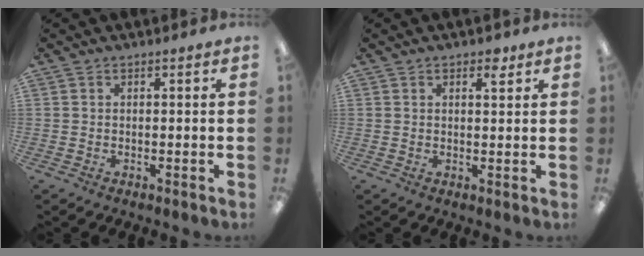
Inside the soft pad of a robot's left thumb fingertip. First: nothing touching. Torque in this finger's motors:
{"motor_torque": [-0.19, -0.05, -0.33, -0.20, 0.02]}